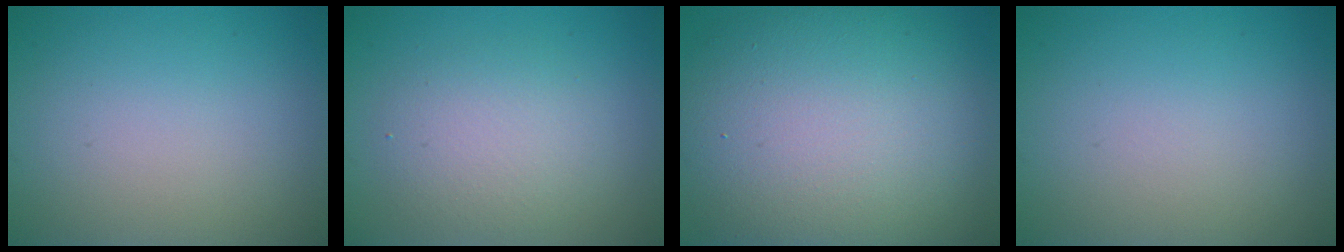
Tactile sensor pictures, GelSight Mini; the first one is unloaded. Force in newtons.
{"total": 3.6, "press": 3.6, "slide": 0.4}
{"total": 14.3, "press": 14.3, "slide": 0.9}
{"total": 0.0}